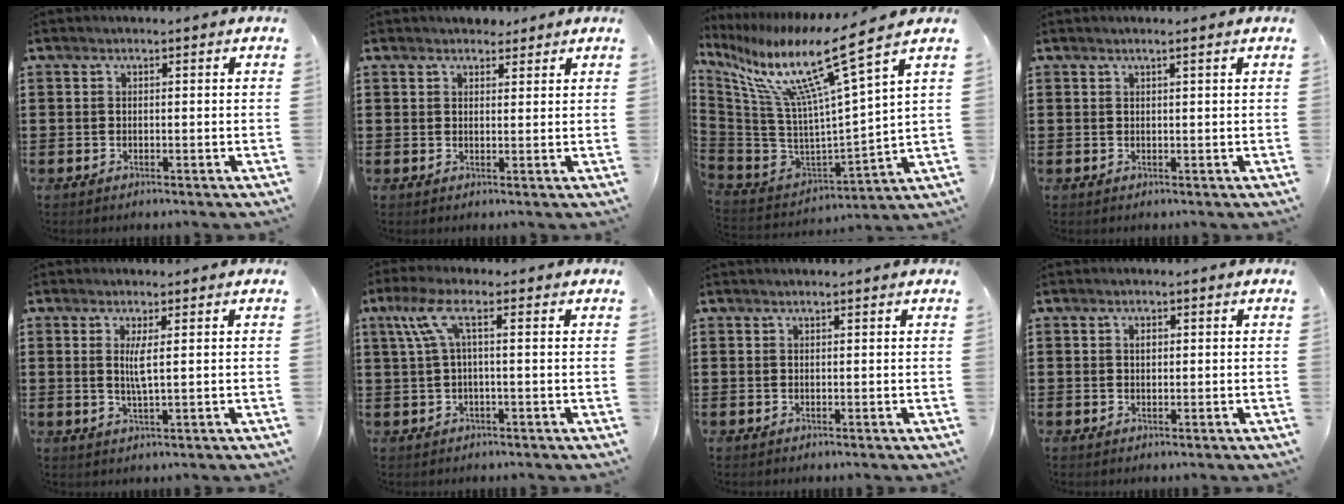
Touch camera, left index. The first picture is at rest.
{"total": 2.4, "force": [2.0, 1.1, 0.4], "torque": [-0.005, 0.006, 0.038]}
{"total": 13.9, "force": [8.5, 0.8, 11.0], "torque": [-0.244, -0.065, 0.123]}
{"total": 0.8, "force": [0.5, -0.2, 0.6], "torque": [-0.010, -0.003, 0.010]}
{"total": 3.1, "force": [0.9, 0.1, 3.0], "torque": [-0.064, -0.003, 0.013]}
{"total": 5.3, "force": [1.2, 0.8, 5.1], "torque": [-0.117, -0.003, 0.014]}
{"total": 0.7, "force": [0.6, 0.0, 0.3], "torque": [-0.007, -0.001, 0.012]}
{"total": 1.2, "force": [0.4, 0.6, 0.9], "torque": [-0.019, 0.005, 0.007]}